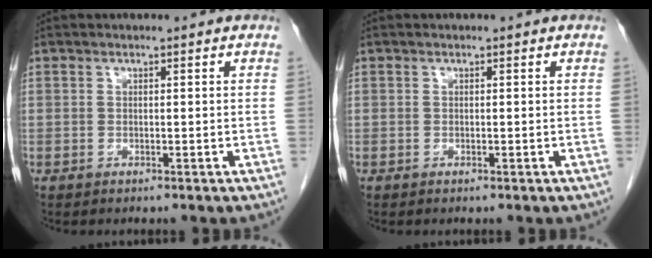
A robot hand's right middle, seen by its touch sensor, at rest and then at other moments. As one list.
[{"total": 0.0}]